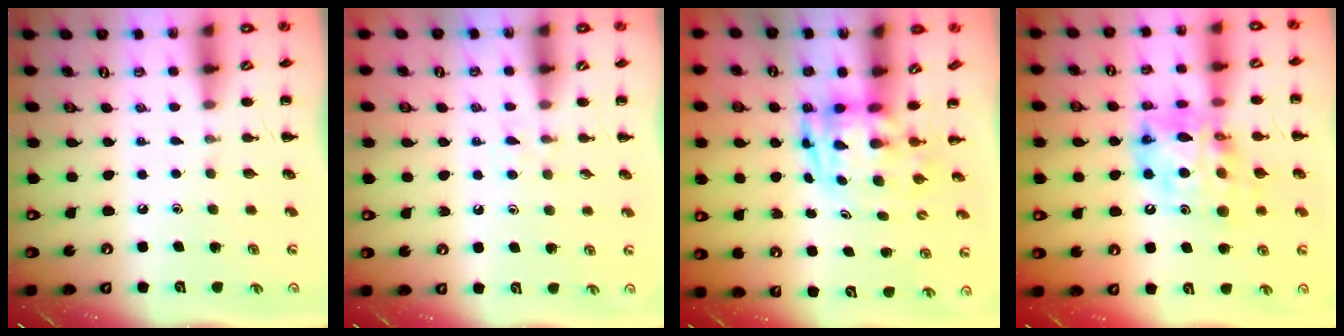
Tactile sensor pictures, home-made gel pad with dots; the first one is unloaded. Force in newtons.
{"total": 4.0, "press": 3.6, "slide": 1.6}
{"total": 3.2, "press": 3.1, "slide": 0.7}
{"total": 15.5, "press": 14.9, "slide": 4.2}